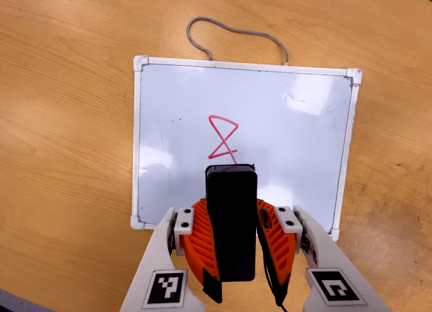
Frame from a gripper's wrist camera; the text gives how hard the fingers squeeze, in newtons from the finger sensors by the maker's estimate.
{"total": 8.7, "left": 7.0, "right": 10.4}